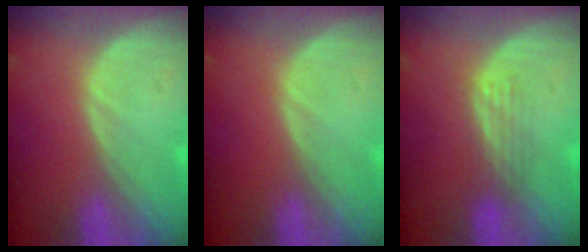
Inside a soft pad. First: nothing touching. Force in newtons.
{"total": 0.0}
{"total": 2.9, "press": 2.9, "slide": 0.2}